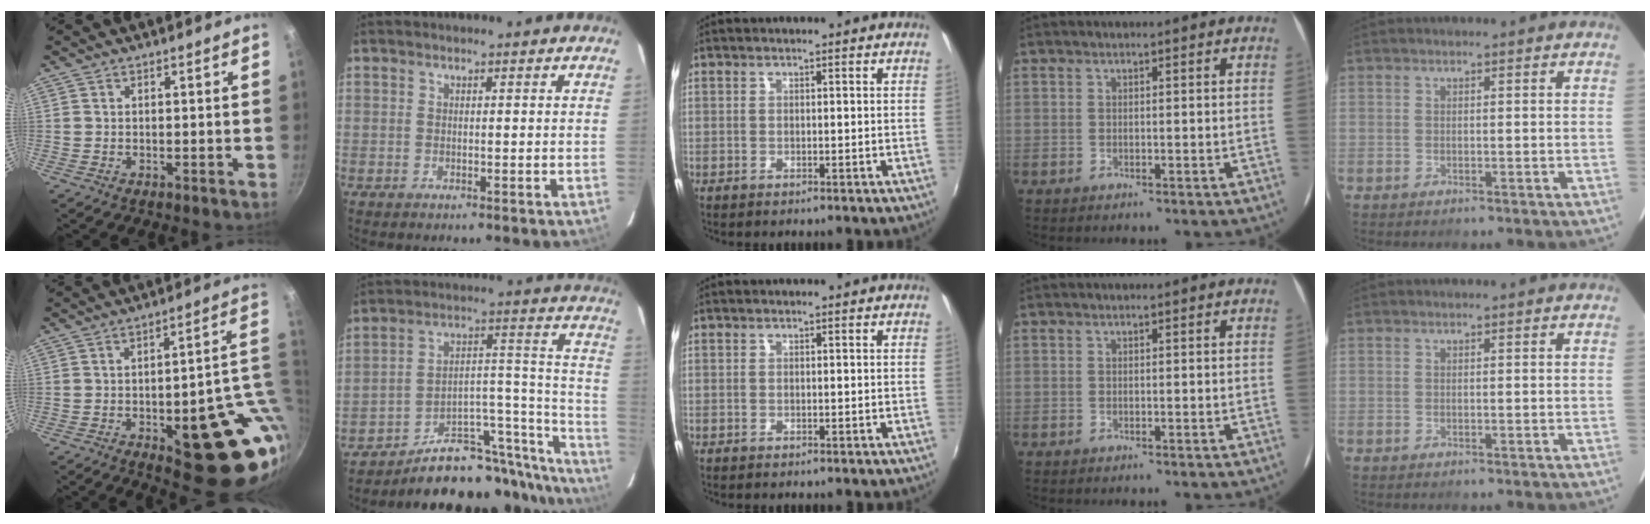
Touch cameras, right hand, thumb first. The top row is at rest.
{"thumb": {"total": 20.4, "force": [-3.4, 7.4, 18.7], "torque": [-0.184, 0.007, -0.035]}, "index": {"total": 24.5, "force": [-21.5, 8.0, 8.5], "torque": [-0.064, 0.069, -0.309]}}